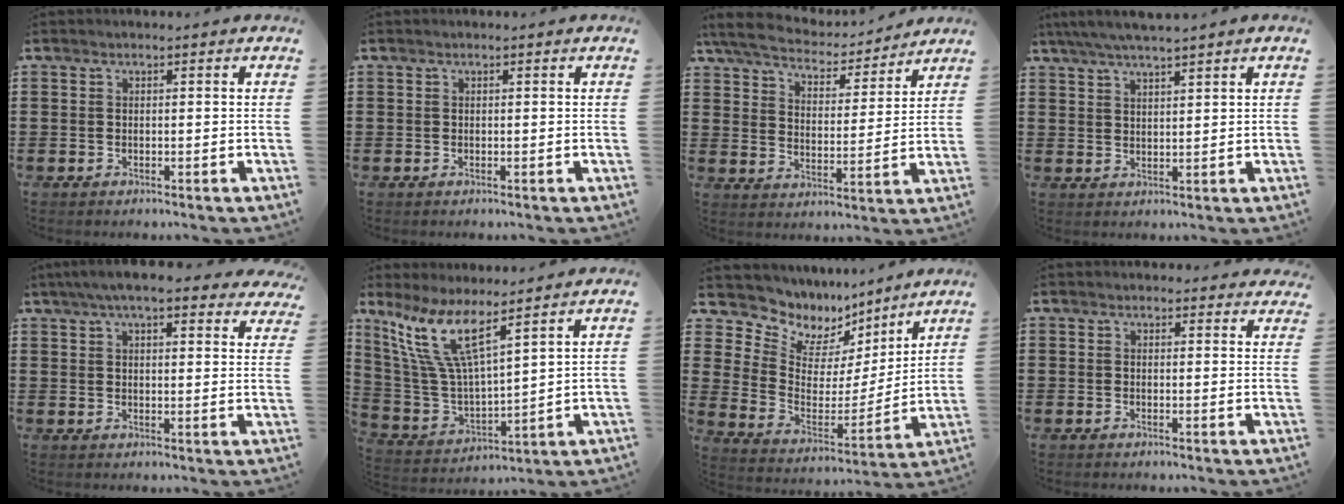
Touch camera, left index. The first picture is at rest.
{"total": 0.0}
{"total": 6.0, "force": [5.7, 0.9, 1.6], "torque": [-0.061, -0.034, 0.096]}
{"total": 3.8, "force": [3.2, -0.1, 1.9], "torque": [-0.043, -0.005, 0.059]}
{"total": 6.8, "force": [5.6, 1.0, 3.7], "torque": [-0.087, -0.006, 0.101]}
{"total": 11.2, "force": [7.3, 2.1, 8.2], "torque": [-0.196, -0.042, 0.128]}
{"total": 6.3, "force": [5.0, 3.8, 0.3], "torque": [-0.051, -0.046, 0.088]}
{"total": 1.6, "force": [1.5, 0.5, 0.2], "torque": [-0.008, 0.004, 0.030]}